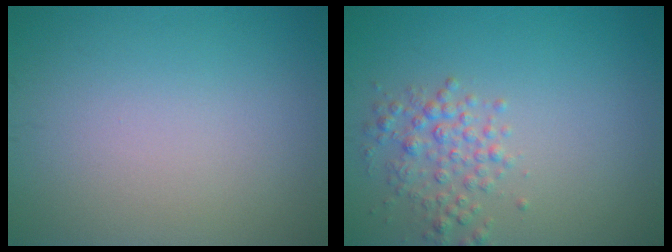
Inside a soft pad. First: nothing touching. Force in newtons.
{"total": 2.5, "press": 2.5, "slide": 0.1}